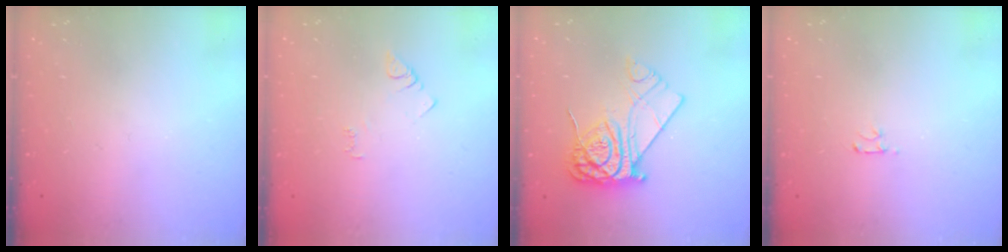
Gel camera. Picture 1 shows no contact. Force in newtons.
{"total": 3.2, "press": 3.2, "slide": 0.4}
{"total": 12.8, "press": 12.7, "slide": 1.2}
{"total": 2.5, "press": 2.4, "slide": 0.3}